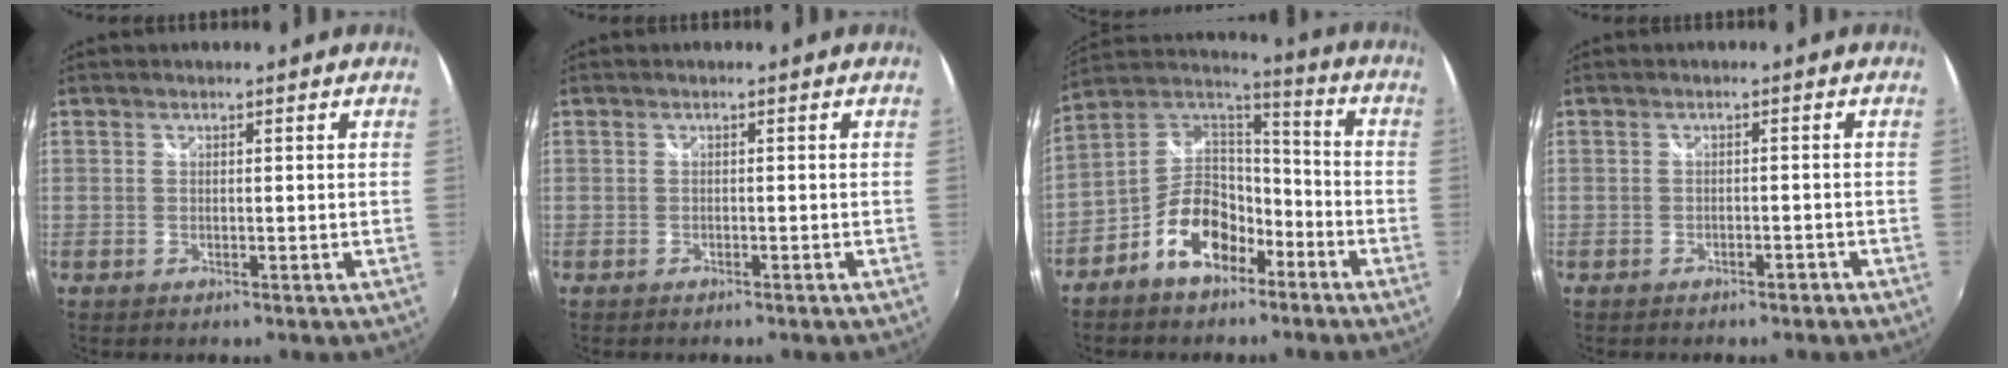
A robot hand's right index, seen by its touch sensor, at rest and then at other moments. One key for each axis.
{"total": 0.8, "fx": -0.7, "fy": 0.2, "fz": 0.4, "tx": -0.008, "ty": -0.001, "tz": -0.011}
{"total": 13.2, "fx": -7.3, "fy": 8.2, "fz": 7.4, "tx": -0.151, "ty": 0.044, "tz": -0.123}
{"total": 2.2, "fx": -1.9, "fy": 0.7, "fz": 0.9, "tx": -0.017, "ty": -0.002, "tz": -0.023}